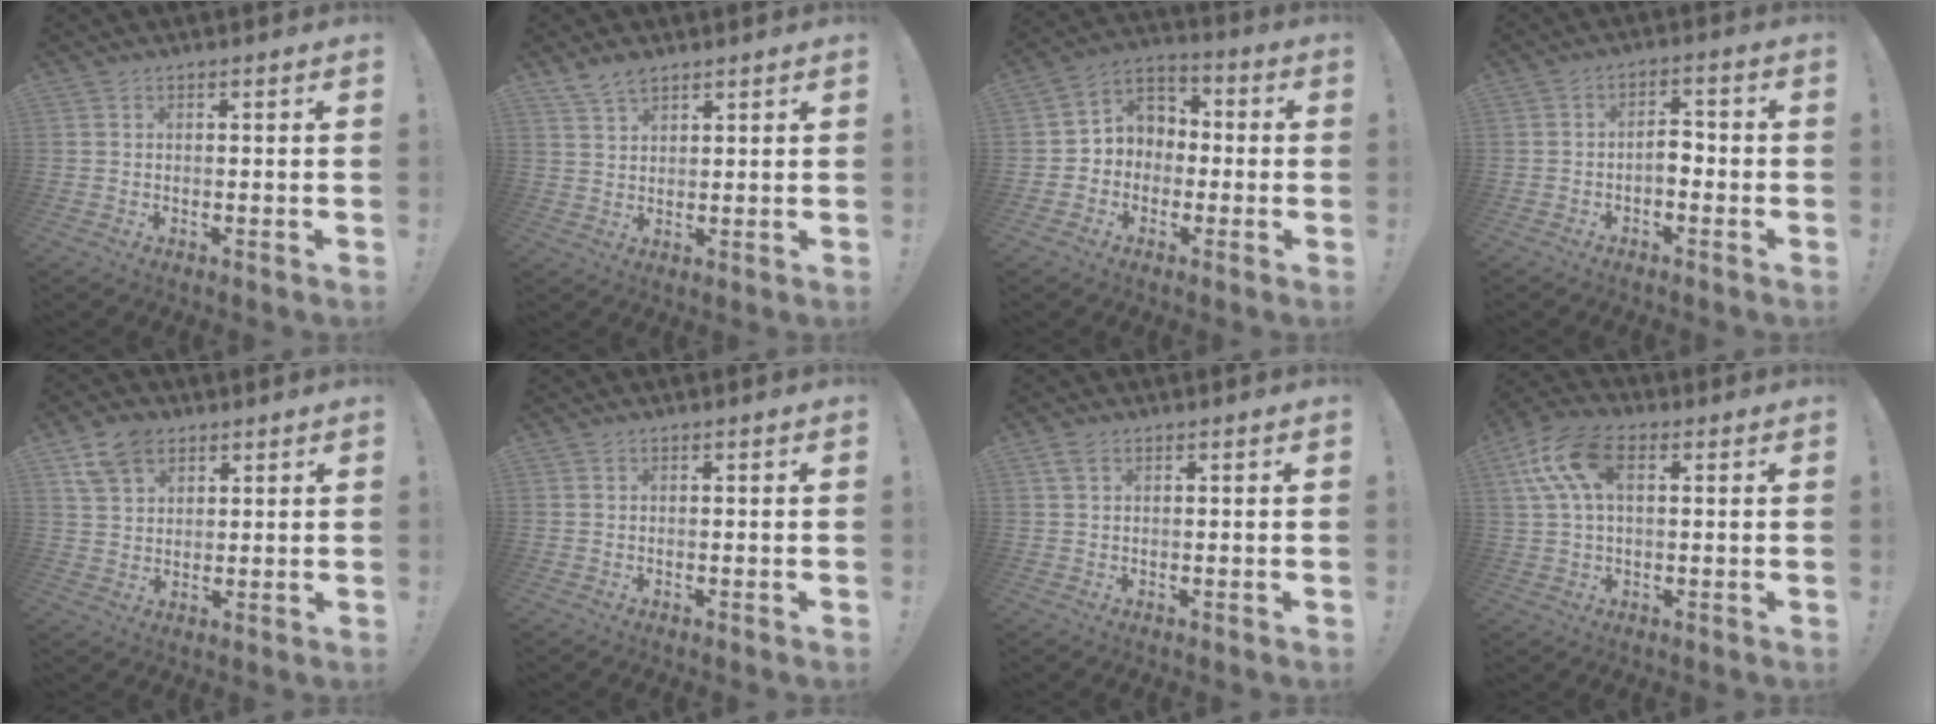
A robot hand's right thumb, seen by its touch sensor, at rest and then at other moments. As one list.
[{"total": 4.8, "force": [3.9, 2.1, 2.0], "torque": [-0.040, -0.019, 0.075]}, {"total": 7.1, "force": [-1.3, 6.8, 1.7], "torque": [-0.021, 0.013, -0.015]}, {"total": 4.9, "force": [-2.0, 2.8, 3.5], "torque": [-0.070, 0.011, -0.036]}, {"total": 9.4, "force": [5.7, 6.2, 4.2], "torque": [-0.067, -0.019, 0.112]}, {"total": 0.0}, {"total": 1.6, "force": [0.7, 0.8, 1.1], "torque": [-0.032, 0.005, 0.016]}, {"total": 14.0, "force": [4.2, 8.2, 10.6], "torque": [-0.204, -0.002, 0.078]}]